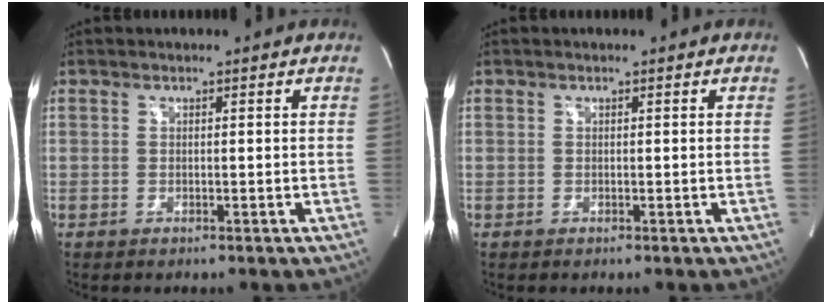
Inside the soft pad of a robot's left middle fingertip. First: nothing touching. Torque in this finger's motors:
{"motor_torque": [-0.02, -0.01, 0.01, 0.00]}